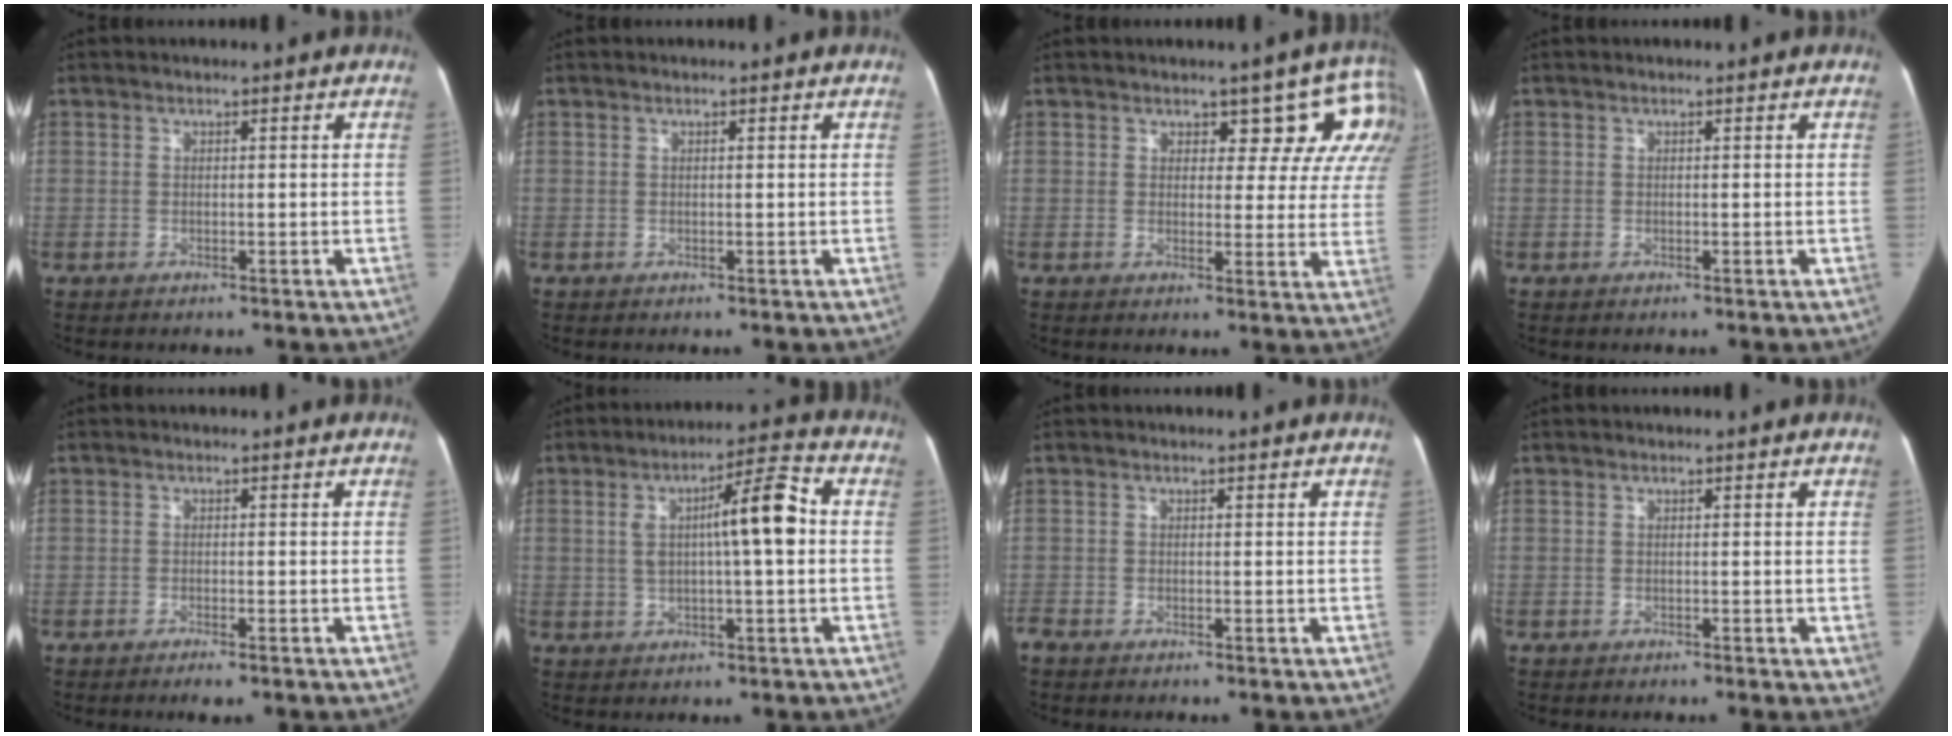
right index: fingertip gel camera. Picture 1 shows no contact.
{"total": 0.0}
{"total": 8.3, "force": [6.4, 4.4, 3.1], "torque": [-0.007, -0.008, 0.042]}
{"total": 0.0}
{"total": 2.0, "force": [-1.4, 0.2, 1.4], "torque": [-0.023, -0.004, -0.020]}
{"total": 9.7, "force": [1.0, 1.5, 9.5], "torque": [-0.156, 0.027, 0.014]}
{"total": 1.2, "force": [-0.9, 0.6, 0.3], "torque": [-0.011, -0.003, -0.018]}
{"total": 1.3, "force": [-0.4, 0.4, 1.2], "torque": [-0.013, -0.003, -0.005]}